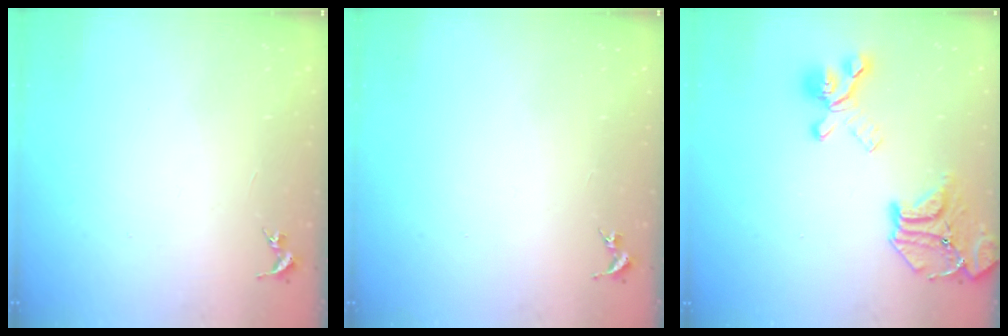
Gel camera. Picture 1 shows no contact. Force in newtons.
{"total": 0.0}
{"total": 19.2, "press": 19.1, "slide": 1.9}